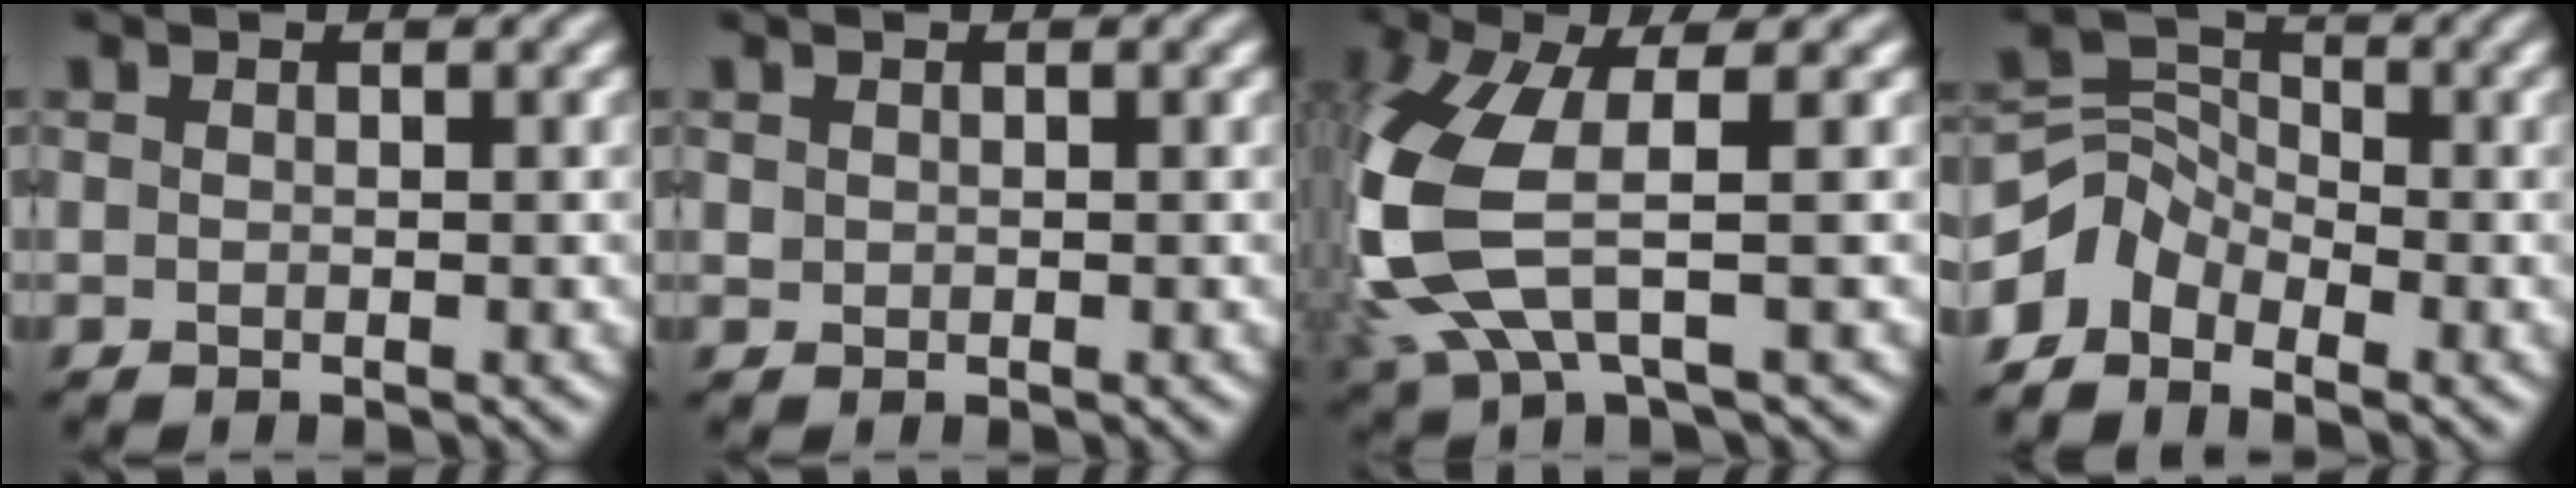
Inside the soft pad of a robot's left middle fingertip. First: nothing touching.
{"total": 0.6, "force": [0.2, 0.5, 0.1], "torque": [0.002, 0.001, 0.002]}
{"total": 9.1, "force": [-0.6, 3.9, 8.2], "torque": [-0.232, -0.019, -0.014]}
{"total": 3.4, "force": [-2.4, 2.2, 1.1], "torque": [-0.021, 0.007, -0.061]}